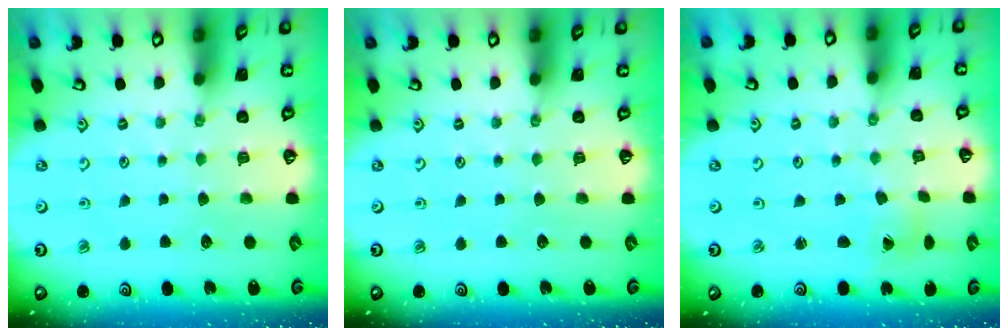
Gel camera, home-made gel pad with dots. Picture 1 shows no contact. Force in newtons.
{"total": 0.0}
{"total": 2.1, "press": 2.1, "slide": 0.2}